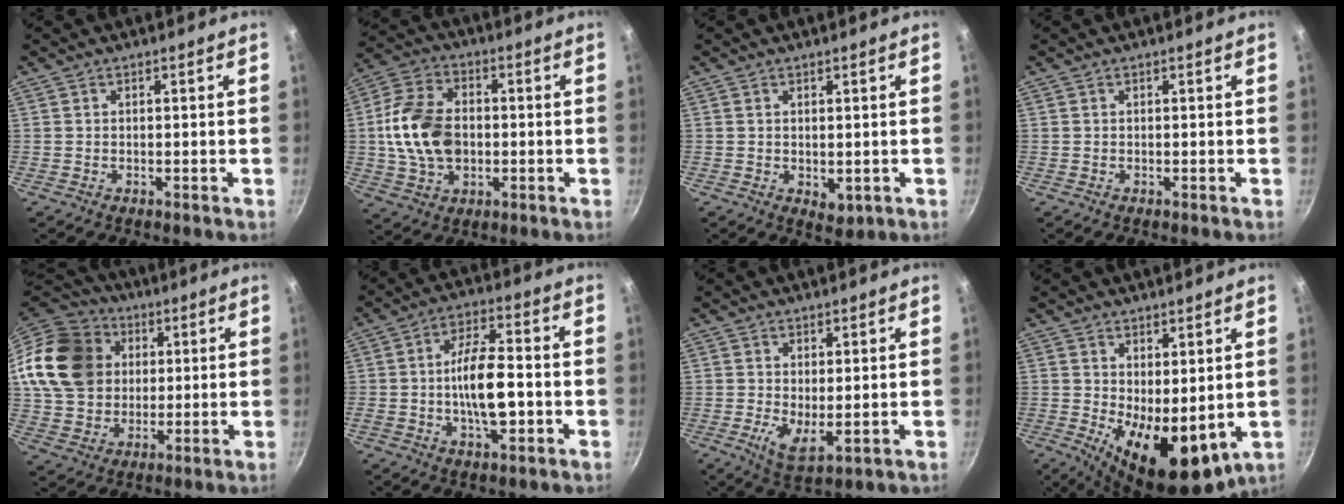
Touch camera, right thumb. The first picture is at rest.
{"total": 15.0, "force": [-0.3, 10.5, 10.7], "torque": [-0.192, 0.019, -0.011]}
{"total": 2.3, "force": [0.0, 1.5, 1.8], "torque": [-0.026, -0.008, 0.003]}
{"total": 0.0}
{"total": 20.8, "force": [5.3, 17.4, 10.1], "torque": [-0.184, 0.021, 0.104]}
{"total": 11.5, "force": [-1.8, 4.9, 10.2], "torque": [-0.170, 0.026, -0.032]}
{"total": 5.8, "force": [0.2, 2.6, 5.2], "torque": [-0.085, -0.020, 0.012]}
{"total": 12.3, "force": [0.0, 5.8, 10.8], "torque": [-0.136, -0.022, 0.017]}